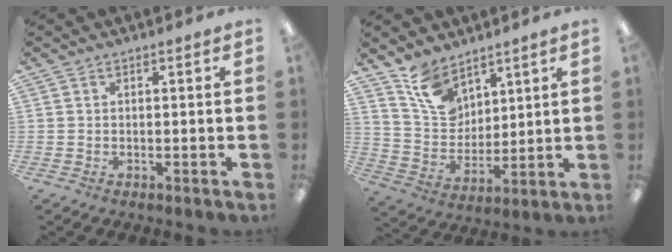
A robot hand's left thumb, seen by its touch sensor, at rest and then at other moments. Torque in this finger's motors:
{"motor_torque": [0.22, 0.16, -0.07, -0.21, -0.07]}